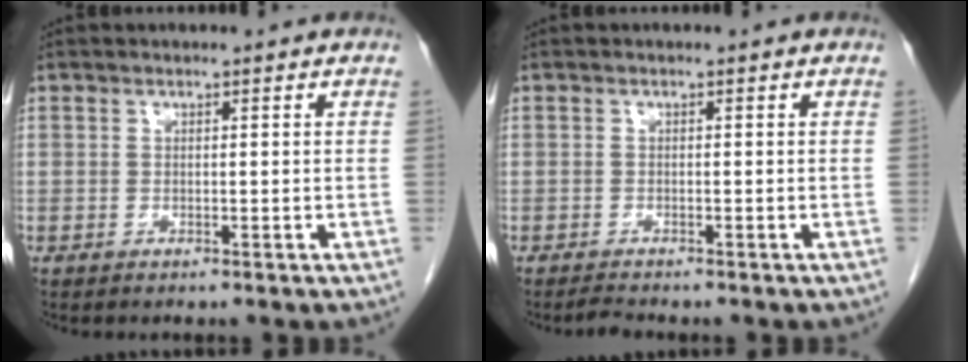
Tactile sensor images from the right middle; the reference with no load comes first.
{"total": 1.1, "force": [-1.0, -0.1, 0.2], "torque": [-0.012, -0.007, -0.018]}